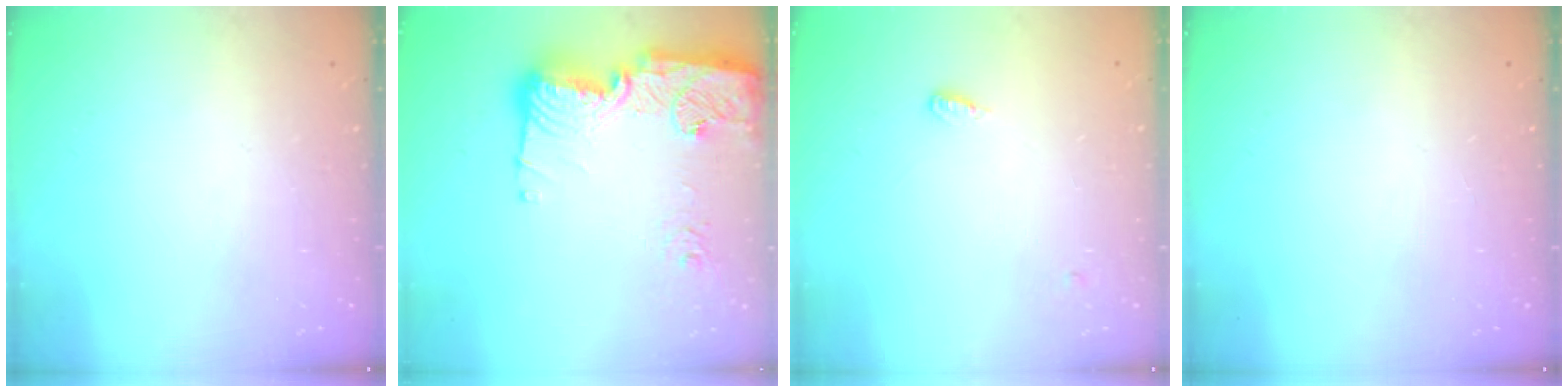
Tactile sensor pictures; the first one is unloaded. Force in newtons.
{"total": 18.9, "press": 18.8, "slide": 1.7}
{"total": 4.0, "press": 3.9, "slide": 0.7}
{"total": 0.0}